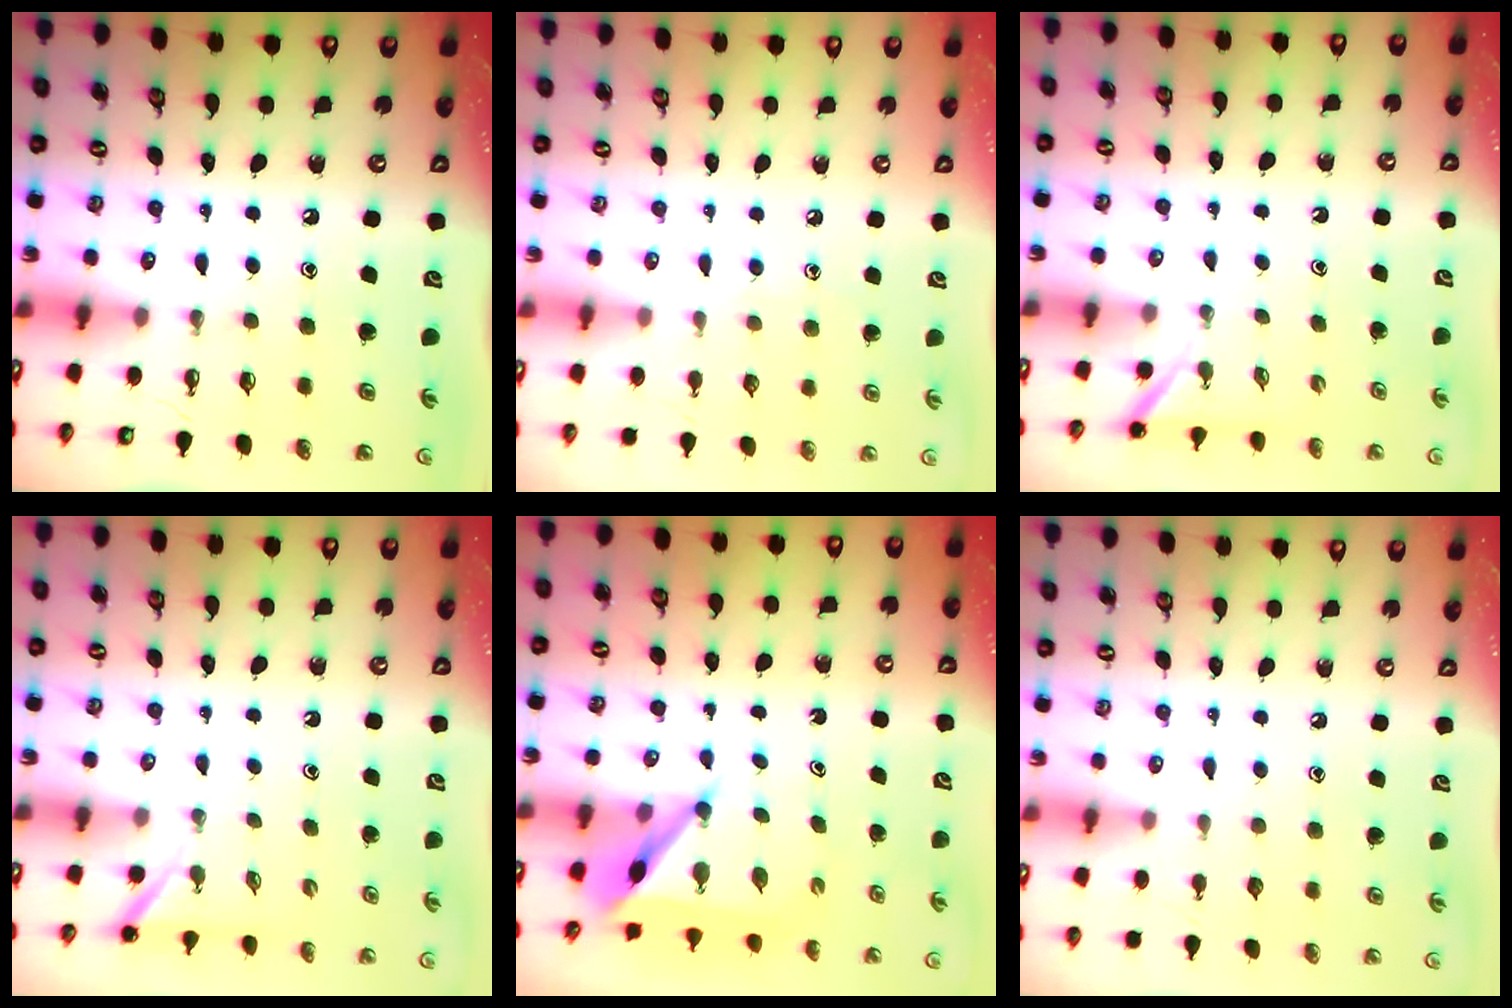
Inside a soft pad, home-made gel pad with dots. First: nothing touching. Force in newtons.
{"total": 3.5, "press": 3.5, "slide": 0.4}
{"total": 1.5, "press": 1.5, "slide": 0.1}
{"total": 1.5, "press": 1.5, "slide": 0.1}
{"total": 5.4, "press": 5.4, "slide": 0.4}
{"total": 0.0}